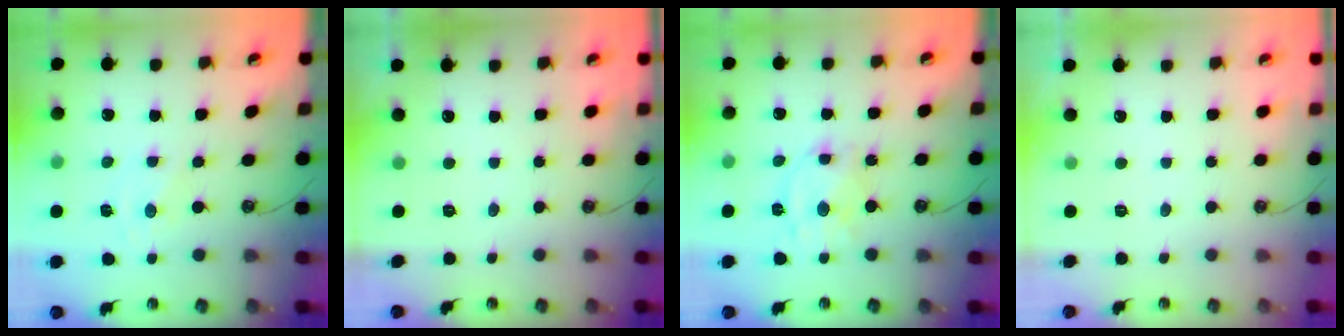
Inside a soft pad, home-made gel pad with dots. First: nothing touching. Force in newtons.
{"total": 0.0}
{"total": 11.5, "press": 11.4, "slide": 1.0}
{"total": 0.0}